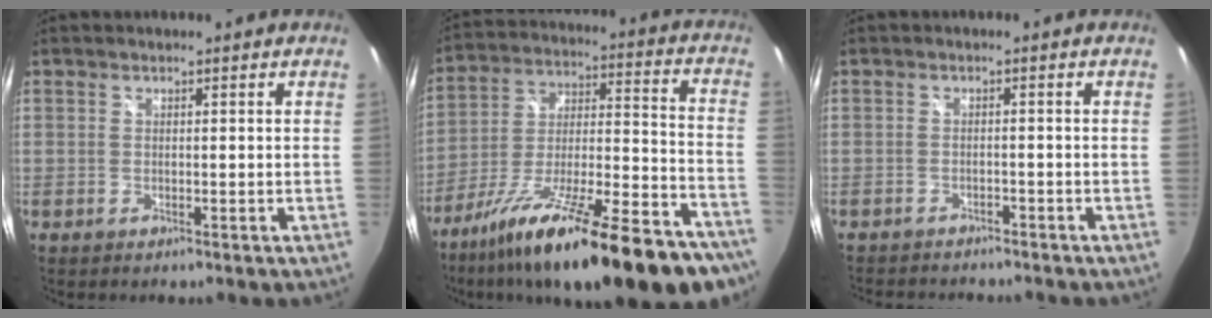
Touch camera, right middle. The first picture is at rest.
{"total": 32.2, "force": [-22.1, 7.8, 22.0], "torque": [-0.336, -0.040, -0.327]}
{"total": 5.4, "force": [-5.0, 1.3, 1.6], "torque": [-0.040, -0.011, -0.075]}